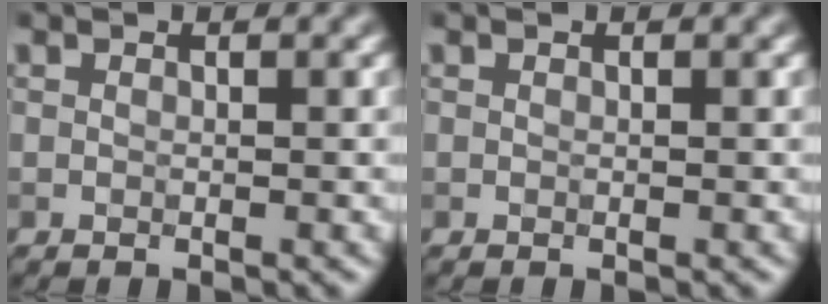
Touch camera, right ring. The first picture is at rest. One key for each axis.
{"total": 0.0}